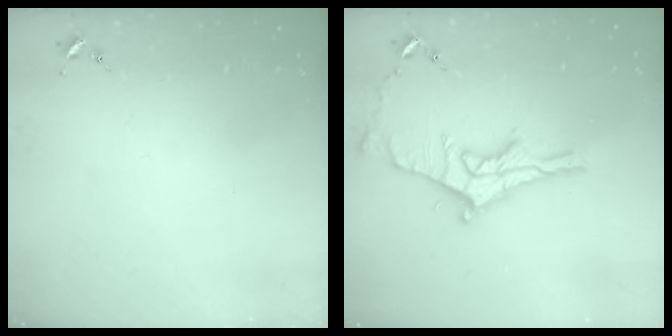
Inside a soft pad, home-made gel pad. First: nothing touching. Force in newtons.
{"total": 13.4, "press": 13.4, "slide": 0.6}